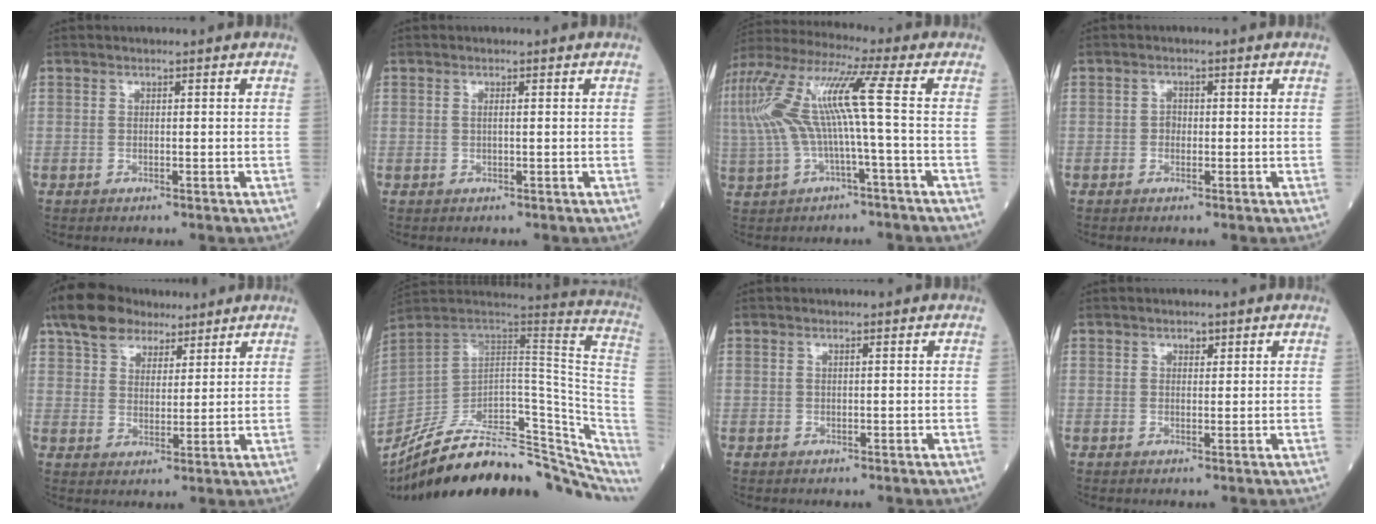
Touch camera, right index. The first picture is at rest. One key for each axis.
{"total": 0.5, "fx": 0.1, "fy": 0.0, "fz": 0.5, "tx": -0.013, "ty": 0.000, "tz": 0.001}
{"total": 13.4, "fx": 0.0, "fy": 0.6, "fz": 13.4, "tx": -0.291, "ty": 0.040, "tz": -0.003}
{"total": 1.1, "fx": -0.2, "fy": 0.9, "fz": 0.6, "tx": -0.006, "ty": 0.004, "tz": -0.006}
{"total": 9.7, "fx": 7.1, "fy": 5.3, "fz": 3.9, "tx": -0.070, "ty": 0.033, "tz": 0.126}
{"total": 28.7, "fx": -22.9, "fy": 8.0, "fz": 15.4, "tx": -0.174, "ty": 0.006, "tz": -0.329}
{"total": 0.0}
{"total": 1.0, "fx": 0.6, "fy": 0.6, "fz": 0.5, "tx": -0.005, "ty": -0.004, "tz": 0.008}